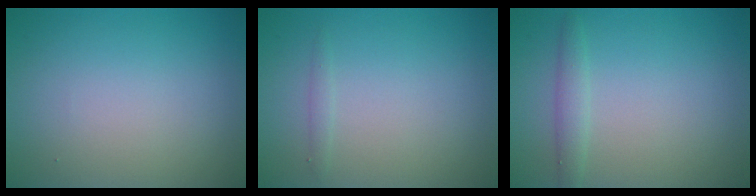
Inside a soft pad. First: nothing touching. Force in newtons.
{"total": 0.6, "press": 0.6, "slide": 0.0}
{"total": 1.5, "press": 1.5, "slide": 0.0}